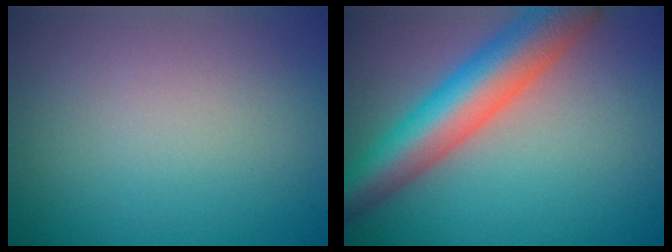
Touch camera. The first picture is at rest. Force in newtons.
{"total": 8.4, "press": 8.4, "slide": 0.3}